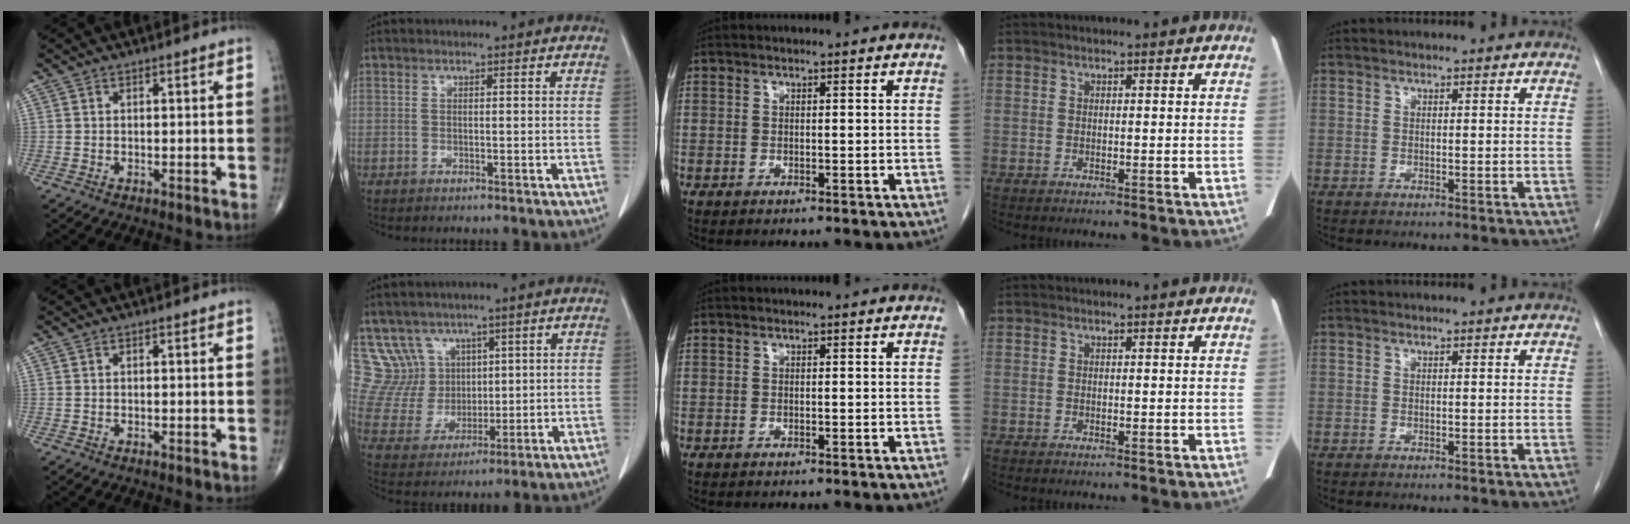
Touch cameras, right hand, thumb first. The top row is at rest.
{"index": {"total": 9.3, "force": [5.7, 7.3, 0.4], "torque": [-0.019, 0.036, 0.127]}}